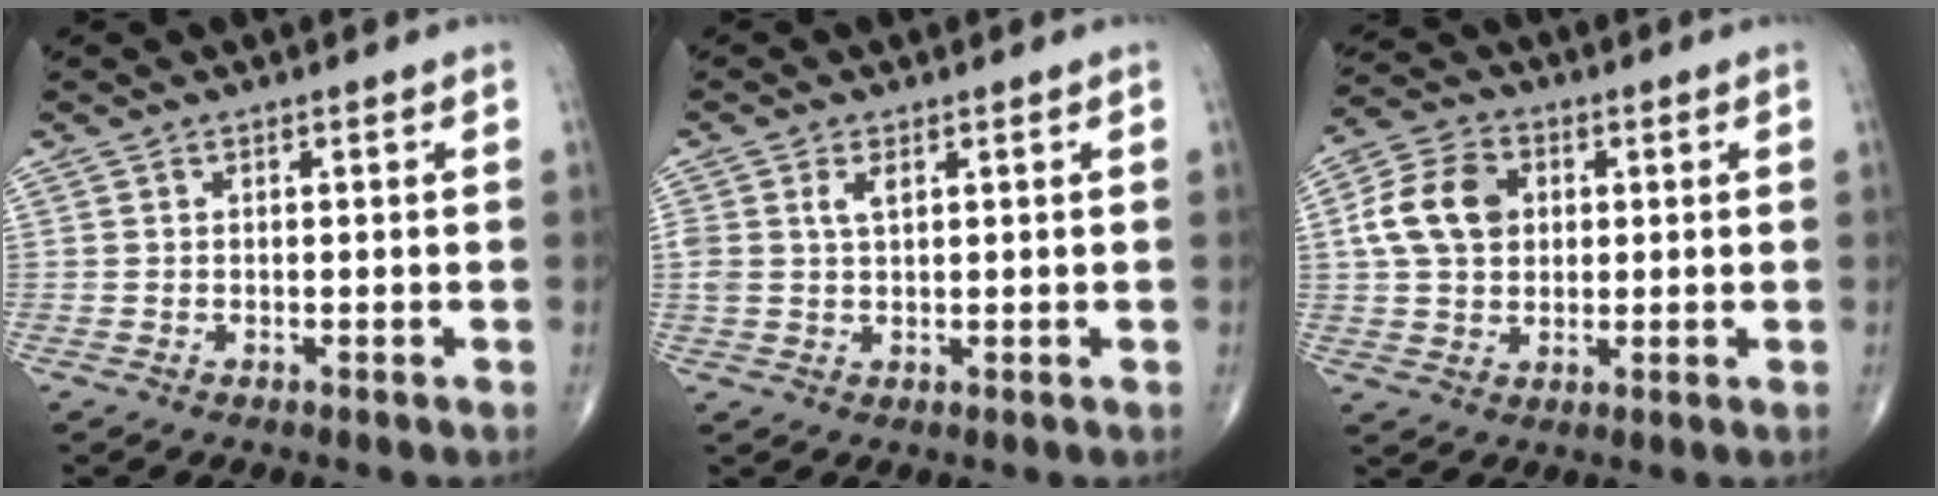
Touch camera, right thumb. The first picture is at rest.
{"total": 2.7, "force": [1.1, 1.4, 2.1], "torque": [-0.043, 0.003, 0.025]}
{"total": 10.9, "force": [1.9, 8.2, 7.0], "torque": [-0.117, 0.010, 0.029]}